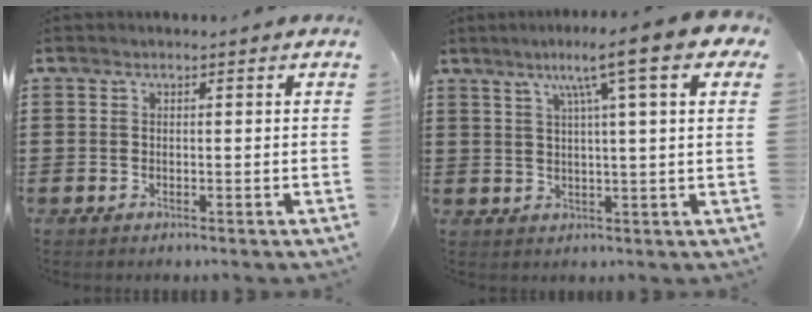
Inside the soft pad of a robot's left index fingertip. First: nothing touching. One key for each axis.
{"total": 9.3, "fx": 4.5, "fy": 0.0, "fz": 8.1, "tx": -0.151, "ty": -0.004, "tz": 0.068}